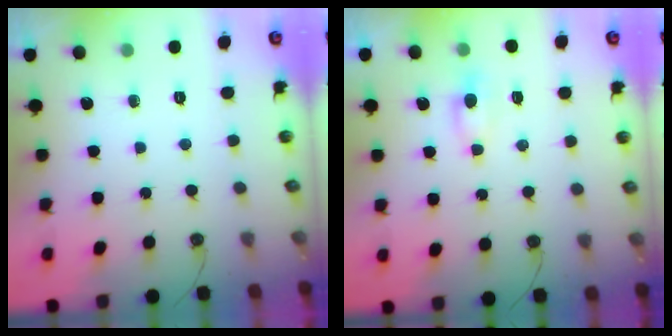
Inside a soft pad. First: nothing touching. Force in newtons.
{"total": 0.5, "press": 0.3, "slide": 0.5}